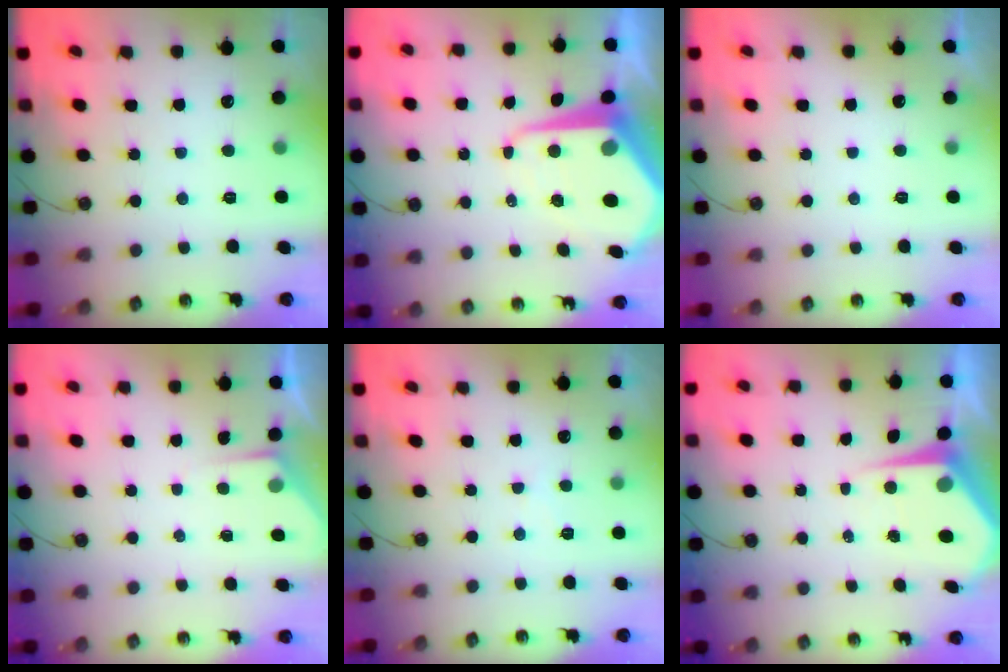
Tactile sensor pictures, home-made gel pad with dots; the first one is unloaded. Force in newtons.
{"total": 14.7, "press": 14.6, "slide": 1.3}
{"total": 0.0}
{"total": 3.6, "press": 3.6, "slide": 0.5}
{"total": 4.7, "press": 4.6, "slide": 0.7}
{"total": 6.7, "press": 6.7, "slide": 0.6}